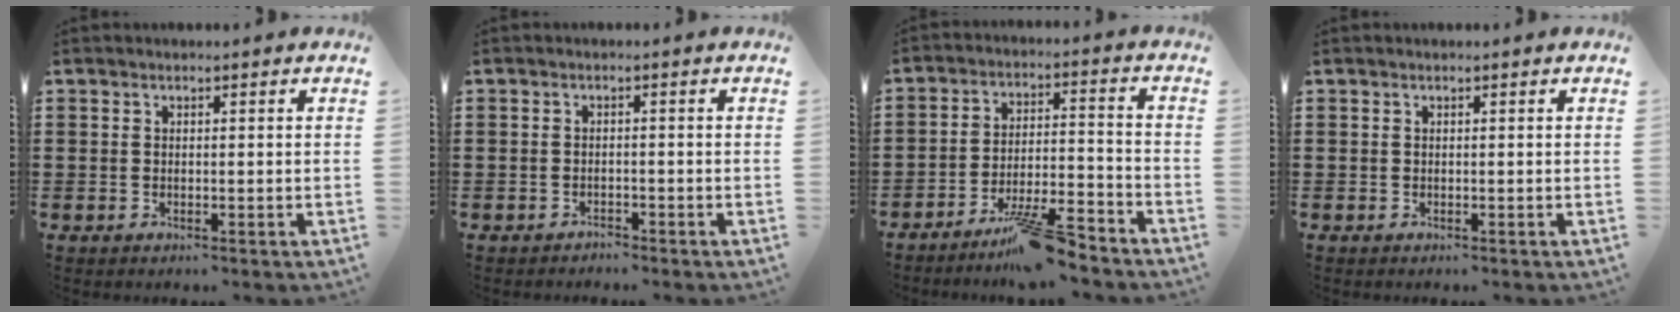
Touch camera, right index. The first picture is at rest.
{"total": 1.2, "force": [-1.2, 0.2, -0.1], "torque": [-0.003, 0.004, -0.027]}
{"total": 8.8, "force": [-7.3, 0.9, 4.7], "torque": [-0.077, 0.014, -0.135]}
{"total": 0.0}